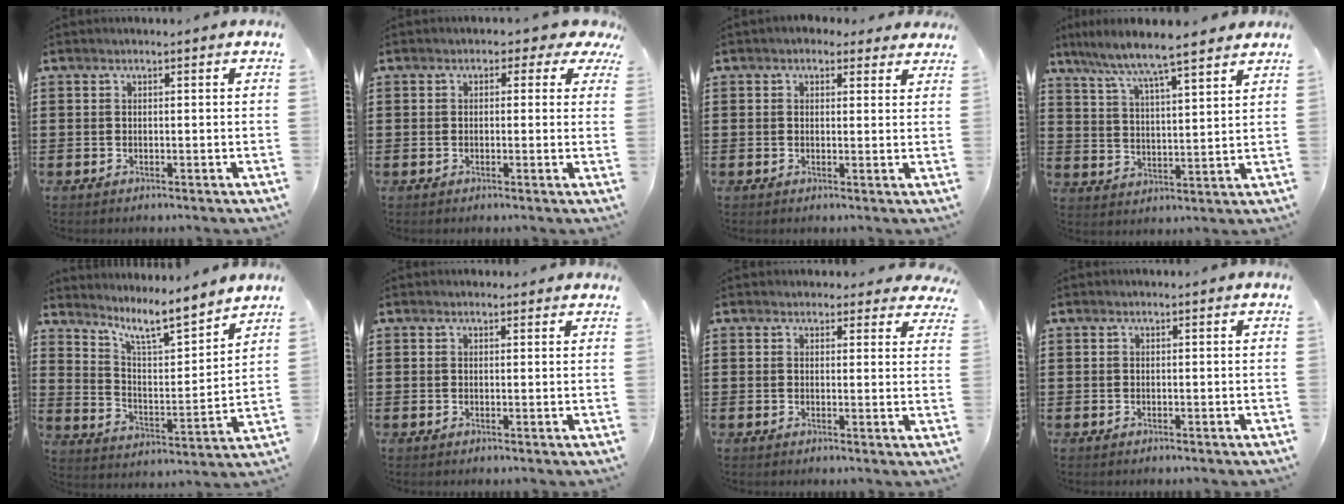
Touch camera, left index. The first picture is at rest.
{"total": 2.0, "force": [0.2, 1.4, 1.3], "torque": [-0.023, 0.005, -0.002]}
{"total": 2.1, "force": [1.5, 1.3, 0.5], "torque": [-0.008, 0.004, 0.025]}
{"total": 6.4, "force": [5.7, 0.1, 2.9], "torque": [-0.081, -0.032, 0.094]}
{"total": 8.4, "force": [7.1, 1.0, 4.3], "torque": [-0.101, -0.044, 0.121]}
{"total": 1.0, "force": [0.9, 0.4, 0.1], "torque": [-0.004, 0.003, 0.018]}
{"total": 2.4, "force": [2.1, 1.0, 0.5], "torque": [-0.008, -0.004, 0.038]}
{"total": 0.0}